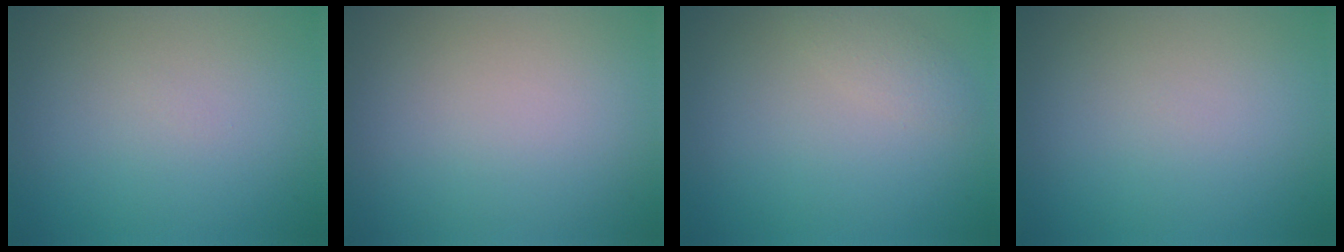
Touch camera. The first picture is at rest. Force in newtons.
{"total": 0.0}
{"total": 1.4, "press": 1.4, "slide": 0.1}
{"total": 0.0}